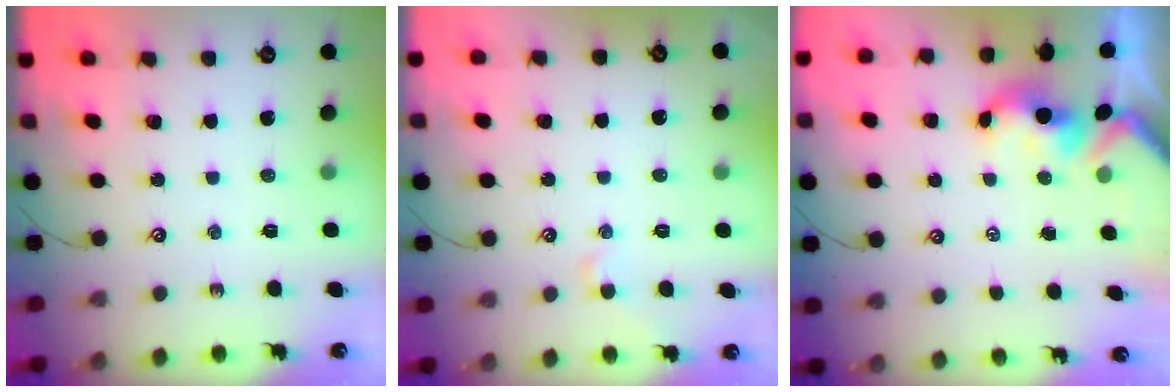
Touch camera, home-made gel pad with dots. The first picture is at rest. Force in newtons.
{"total": 0.6, "press": 0.0, "slide": 0.6}
{"total": 1.7, "press": 1.5, "slide": 0.7}